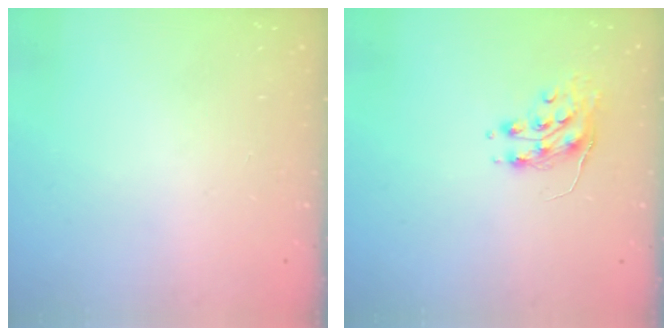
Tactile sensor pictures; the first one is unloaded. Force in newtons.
{"total": 8.9, "press": 8.9, "slide": 0.3}